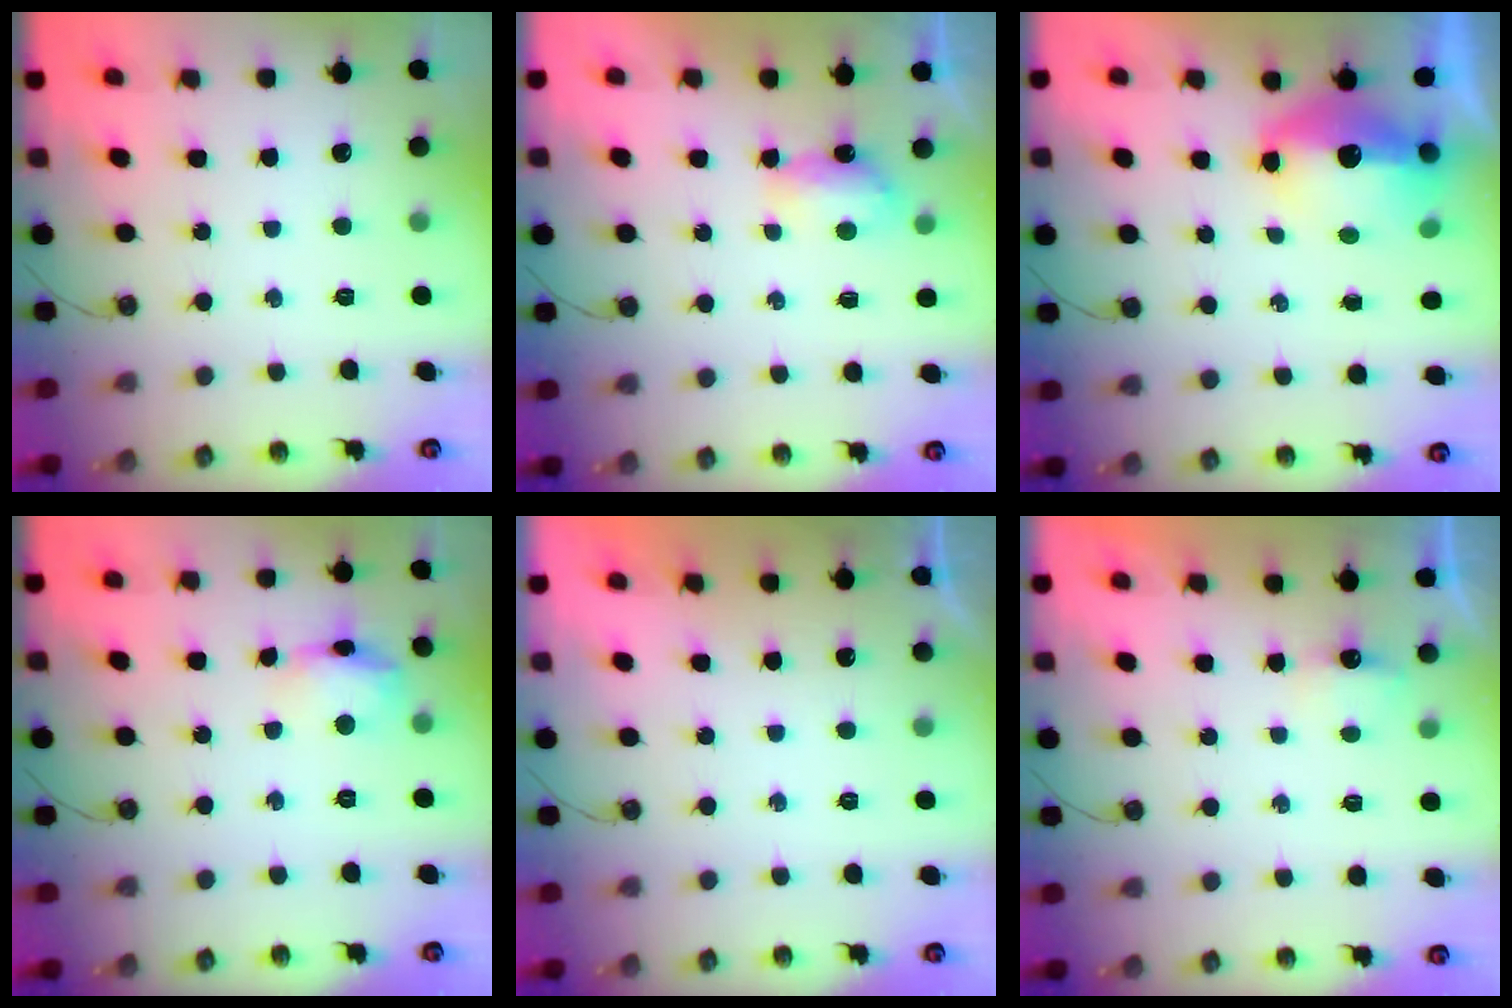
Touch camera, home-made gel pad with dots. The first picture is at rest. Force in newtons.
{"total": 4.5, "press": 4.4, "slide": 0.8}
{"total": 11.5, "press": 11.4, "slide": 1.3}
{"total": 11.1, "press": 11.1, "slide": 0.8}
{"total": 0.0}
{"total": 2.9, "press": 2.9, "slide": 0.3}